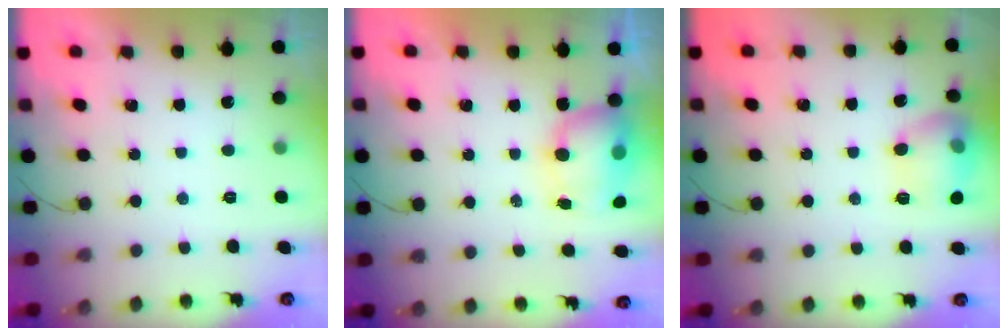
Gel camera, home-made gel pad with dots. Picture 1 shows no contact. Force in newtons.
{"total": 8.1, "press": 8.0, "slide": 1.7}
{"total": 13.3, "press": 13.2, "slide": 1.2}